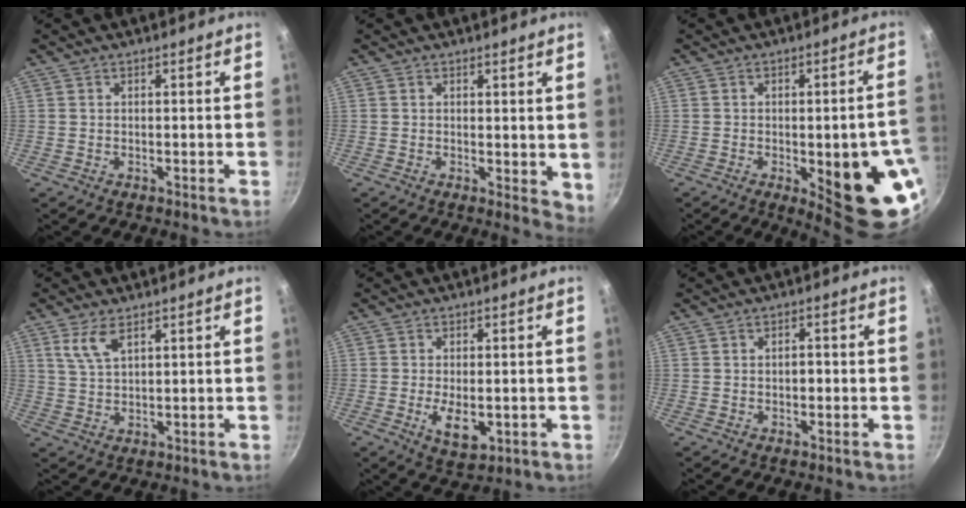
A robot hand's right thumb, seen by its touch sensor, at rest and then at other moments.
{"total": 3.8, "force": [0.9, 1.7, 3.3], "torque": [-0.035, -0.012, 0.014]}
{"total": 21.5, "force": [-4.6, 6.9, 19.8], "torque": [-0.198, 0.007, -0.029]}
{"total": 4.8, "force": [2.7, 2.0, 3.4], "torque": [-0.069, -0.007, 0.061]}
{"total": 5.9, "force": [-1.2, 3.0, 4.9], "torque": [-0.078, -0.009, -0.014]}
{"total": 1.8, "force": [-0.1, 1.1, 1.4], "torque": [-0.017, 0.006, -0.003]}